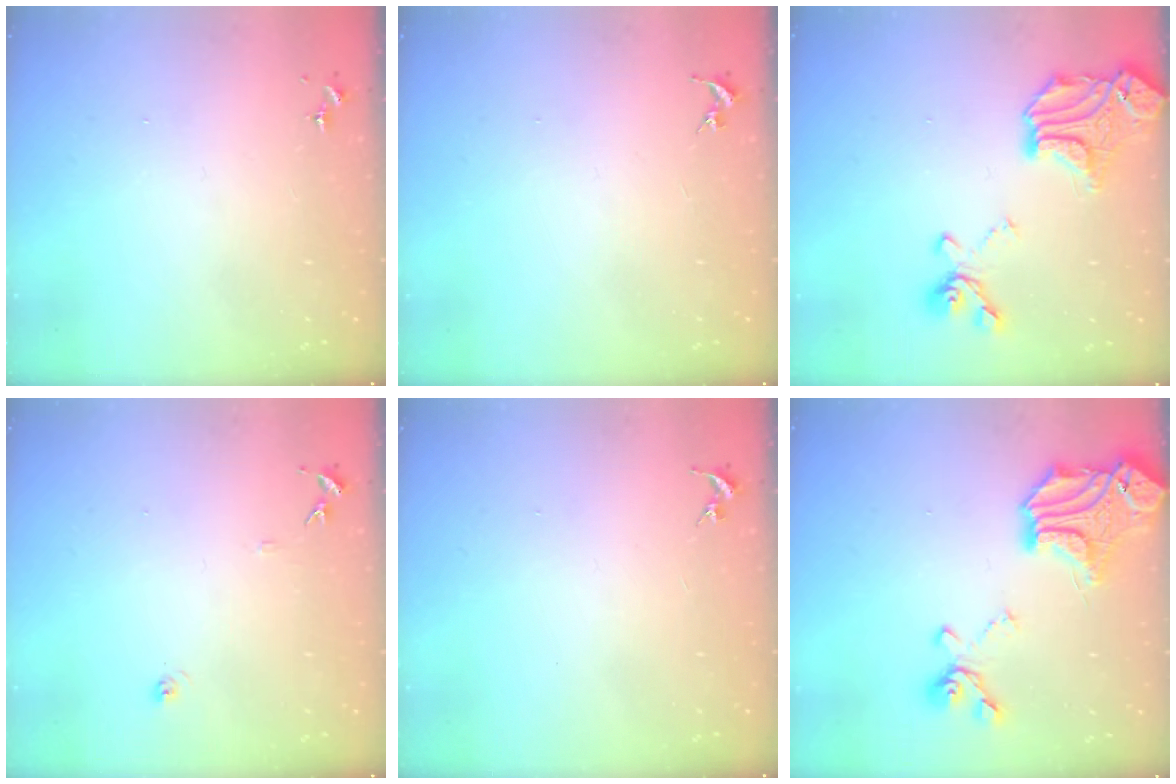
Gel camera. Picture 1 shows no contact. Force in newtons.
{"total": 0.0}
{"total": 21.0, "press": 20.9, "slide": 2.0}
{"total": 6.5, "press": 6.5, "slide": 0.6}
{"total": 0.0}
{"total": 22.7, "press": 22.6, "slide": 2.4}